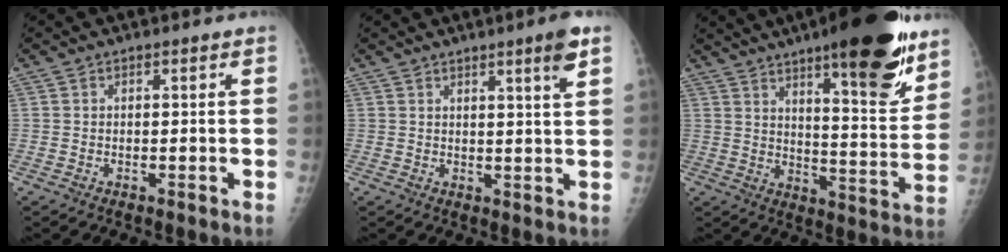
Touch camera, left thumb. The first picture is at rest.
{"total": 4.3, "force": [2.6, -0.2, 3.4], "torque": [-0.048, -0.020, 0.039]}
{"total": 21.9, "force": [14.0, 5.2, 15.9], "torque": [-0.198, -0.074, 0.207]}